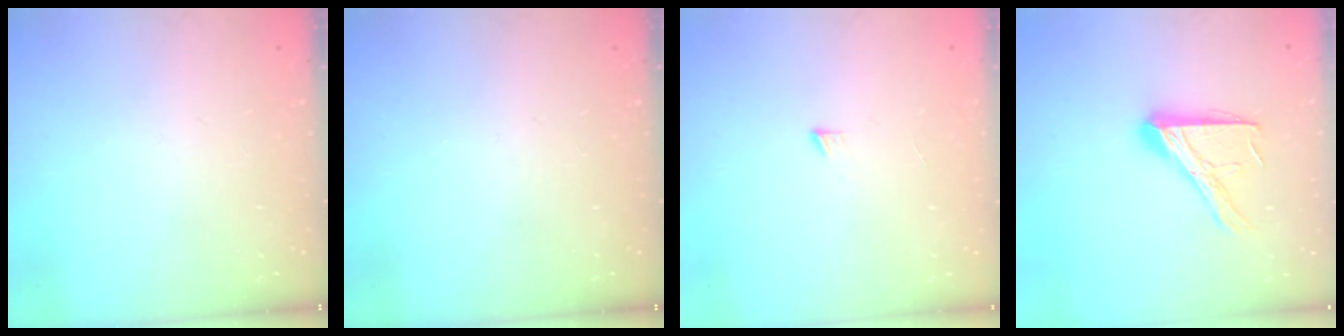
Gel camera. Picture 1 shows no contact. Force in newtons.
{"total": 0.0}
{"total": 3.1, "press": 3.1, "slide": 0.4}
{"total": 13.9, "press": 13.9, "slide": 1.2}